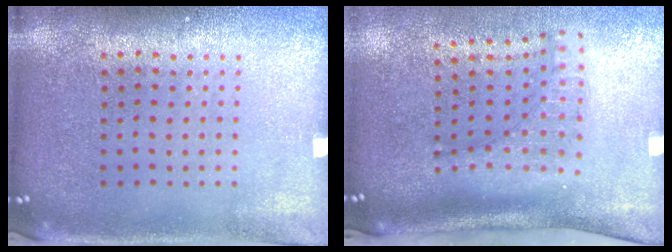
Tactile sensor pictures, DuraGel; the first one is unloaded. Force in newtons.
{"total": 2.0, "press": 1.5, "slide": 1.3}